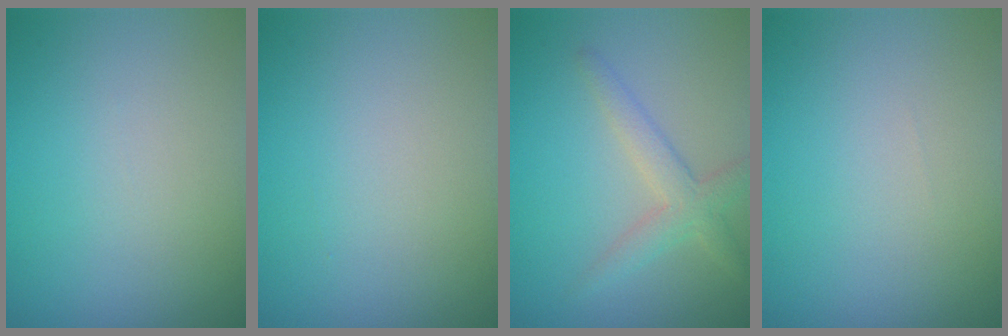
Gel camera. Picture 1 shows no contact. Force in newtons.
{"total": 0.0}
{"total": 2.8, "press": 2.8, "slide": 0.2}
{"total": 0.0}